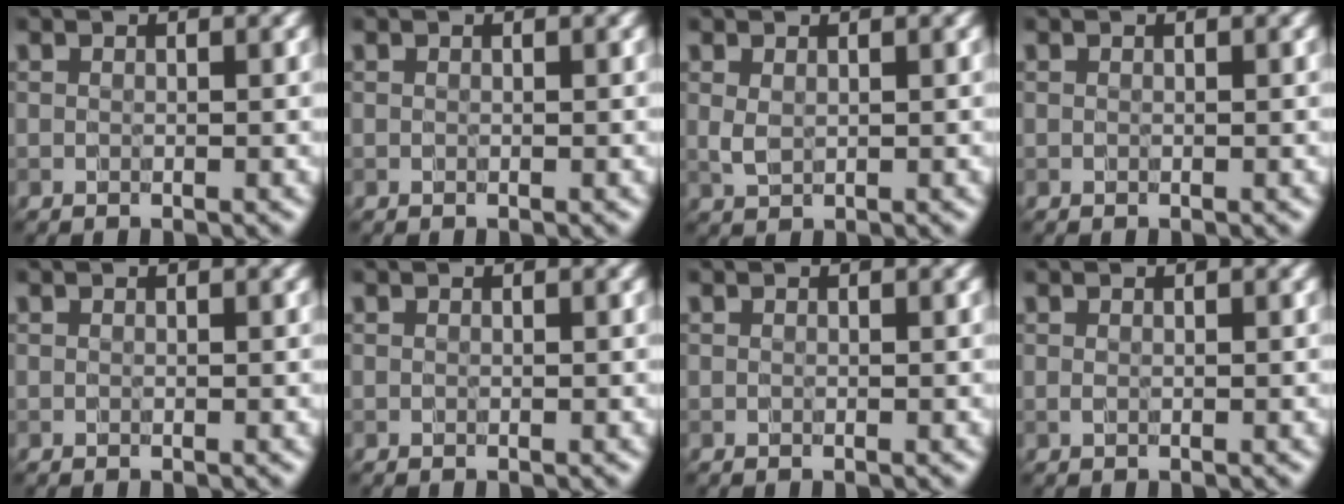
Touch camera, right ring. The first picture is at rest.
{"total": 0.0}
{"total": 0.9, "force": [0.4, 0.5, 0.7], "torque": [-0.018, -0.003, 0.012]}
{"total": 0.0}
{"total": 0.0}
{"total": 0.0}
{"total": 0.0}
{"total": 0.0}